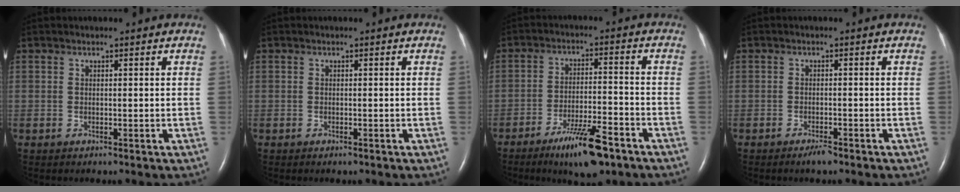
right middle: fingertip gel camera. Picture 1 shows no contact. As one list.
[{"total": 0.5, "force": [-0.4, 0.1, 0.3], "torque": [-0.009, -0.002, -0.004]}, {"total": 9.8, "force": [-6.5, 1.7, 7.1], "torque": [-0.125, -0.013, -0.107]}, {"total": 1.8, "force": [-1.5, 0.2, 1.1], "torque": [-0.027, -0.003, -0.024]}]